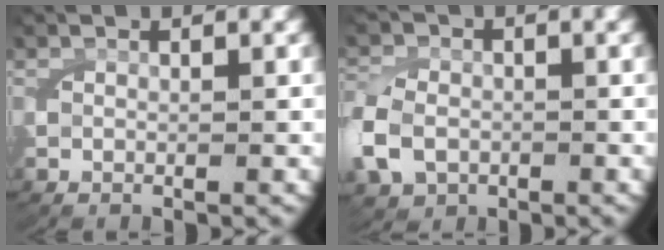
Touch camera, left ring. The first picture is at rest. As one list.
[{"total": 3.3, "force": [-1.0, 2.7, 1.5], "torque": [-0.048, -0.010, -0.011]}]